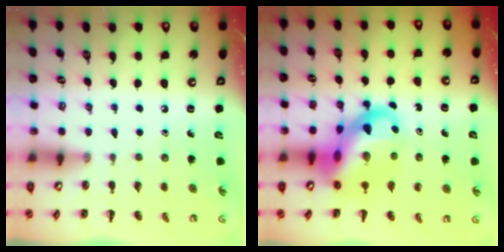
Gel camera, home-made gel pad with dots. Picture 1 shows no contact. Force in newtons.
{"total": 16.7, "press": 16.1, "slide": 4.4}